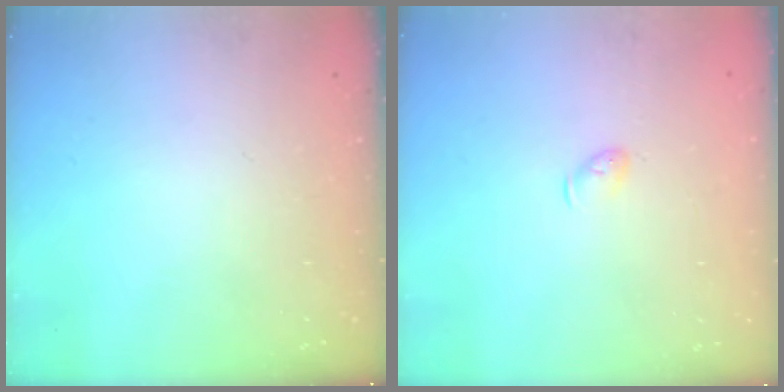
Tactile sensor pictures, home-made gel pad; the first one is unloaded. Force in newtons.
{"total": 3.6, "press": 3.5, "slide": 0.7}